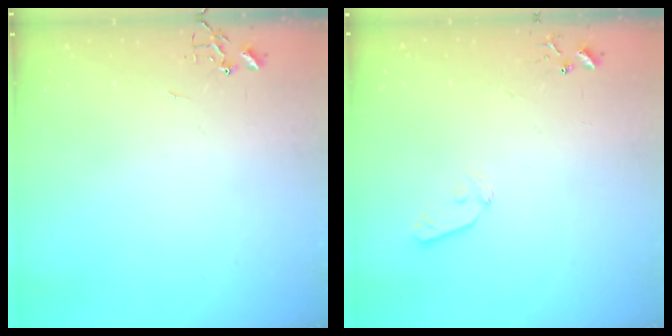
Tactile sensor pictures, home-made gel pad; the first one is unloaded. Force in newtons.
{"total": 5.9, "press": 5.8, "slide": 0.6}